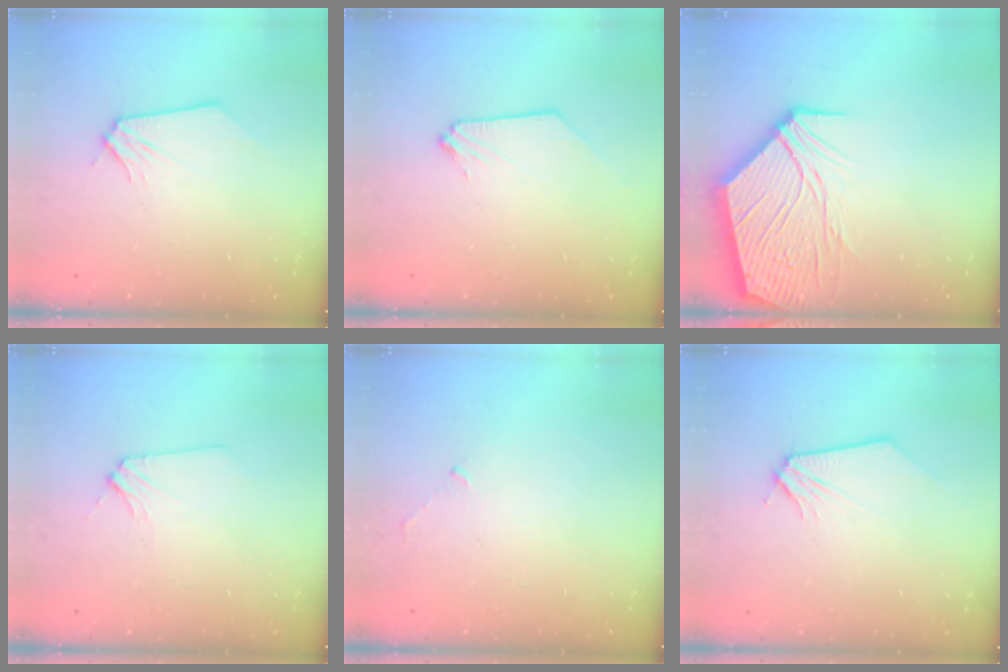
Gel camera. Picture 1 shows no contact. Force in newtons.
{"total": 0.0}
{"total": 16.7, "press": 16.5, "slide": 2.8}
{"total": 2.8, "press": 2.8, "slide": 0.6}
{"total": 2.5, "press": 2.4, "slide": 0.6}
{"total": 0.0}